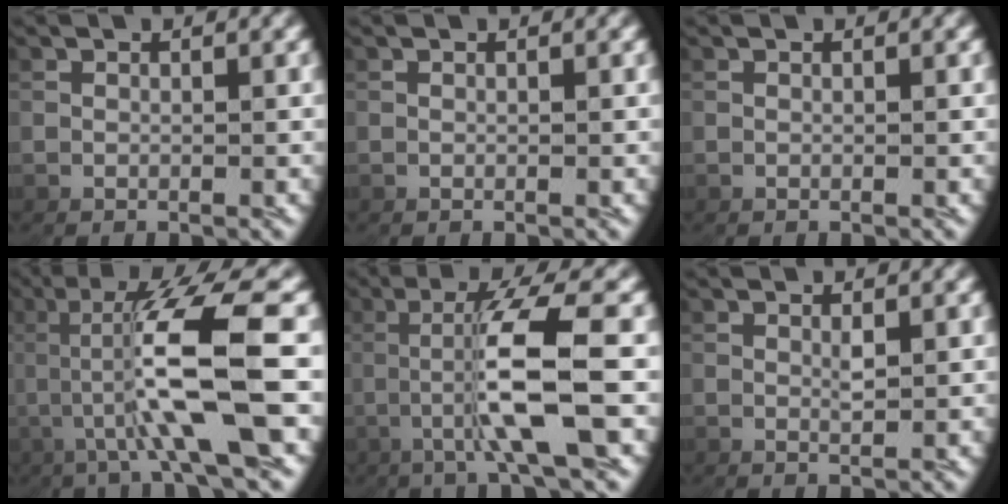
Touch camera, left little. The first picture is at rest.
{"total": 0.0}
{"total": 0.0}
{"total": 9.4, "force": [1.3, 0.9, 9.2], "torque": [-0.177, 0.009, 0.026]}
{"total": 6.7, "force": [0.6, 0.0, 6.7], "torque": [-0.131, -0.001, 0.017]}
{"total": 0.8, "force": [0.4, -0.2, 0.7], "torque": [-0.014, -0.008, 0.012]}